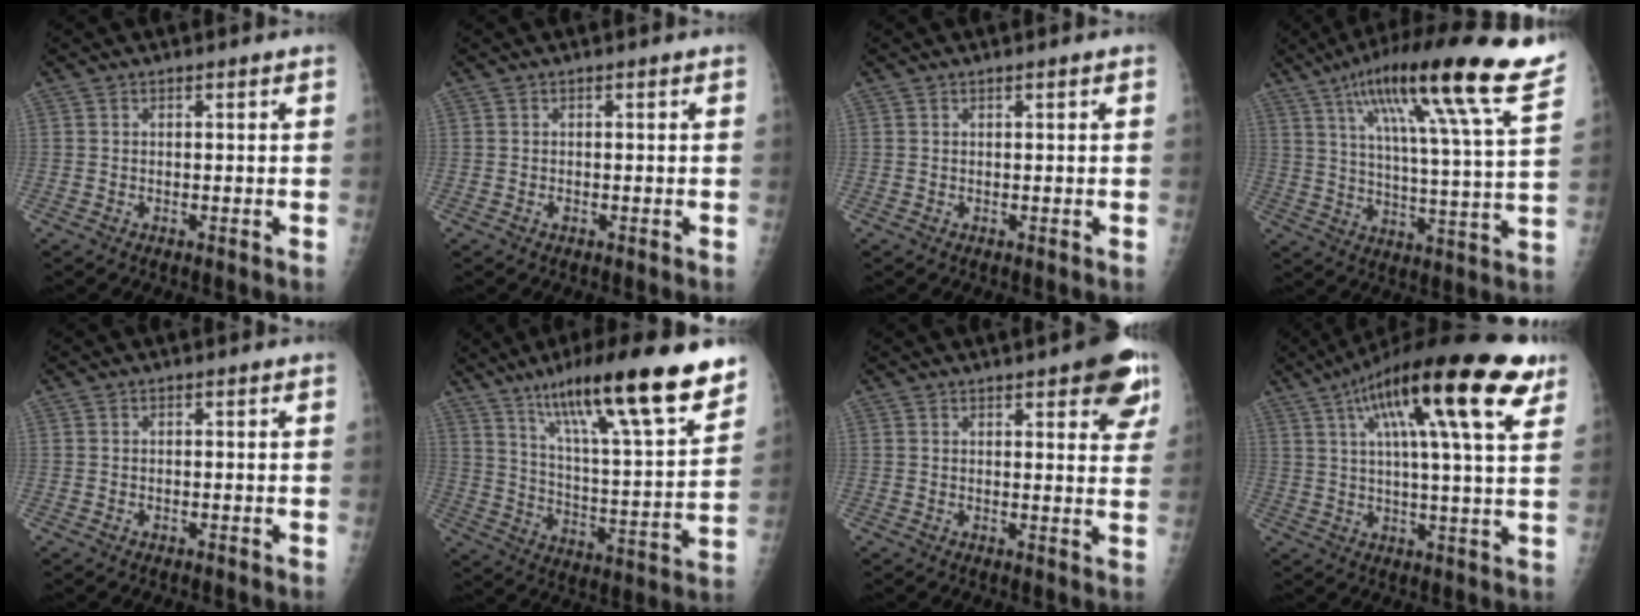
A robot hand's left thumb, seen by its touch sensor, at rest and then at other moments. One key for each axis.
{"total": 0.8, "fx": -0.3, "fy": 0.4, "fz": 0.6, "tx": -0.006, "ty": 0.003, "tz": -0.006}
{"total": 0.6, "fx": 0.2, "fy": 0.1, "fz": 0.5, "tx": -0.011, "ty": 0.001, "tz": 0.003}
{"total": 25.2, "fx": 15.9, "fy": 2.1, "fz": 19.5, "tx": -0.291, "ty": -0.043, "tz": 0.234}
{"total": 0.6, "fx": -0.2, "fy": 0.4, "fz": 0.4, "tx": -0.004, "ty": 0.005, "tz": -0.003}
{"total": 24.8, "fx": 16.3, "fy": 4.0, "fz": 18.3, "tx": -0.273, "ty": -0.058, "tz": 0.267}
{"total": 10.4, "fx": 5.7, "fy": 3.3, "fz": 8.0, "tx": -0.063, "ty": -0.019, "tz": 0.063}
{"total": 23.7, "fx": 11.5, "fy": 5.1, "fz": 20.1, "tx": -0.308, "ty": 0.002, "tz": 0.171}